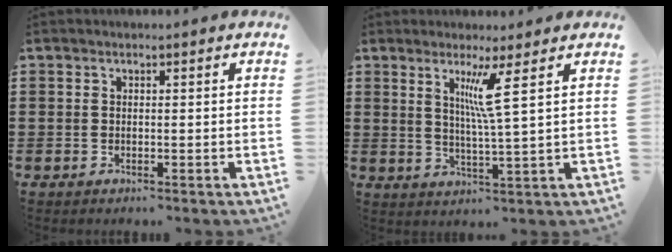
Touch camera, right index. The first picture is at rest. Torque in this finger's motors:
{"motor_torque": [0.36, -0.25, 0.35, 0.08]}